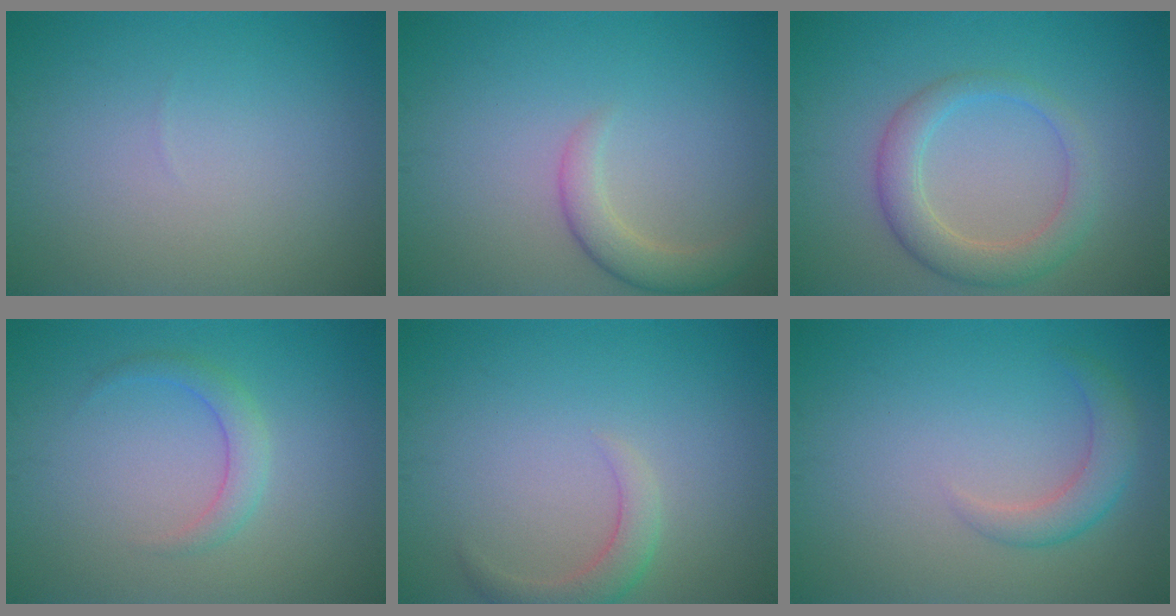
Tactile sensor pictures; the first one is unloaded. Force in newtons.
{"total": 2.7, "press": 2.7, "slide": 0.2}
{"total": 4.0, "press": 3.9, "slide": 0.5}
{"total": 1.9, "press": 1.9, "slide": 0.1}
{"total": 2.2, "press": 2.2, "slide": 0.2}
{"total": 2.5, "press": 2.5, "slide": 0.1}